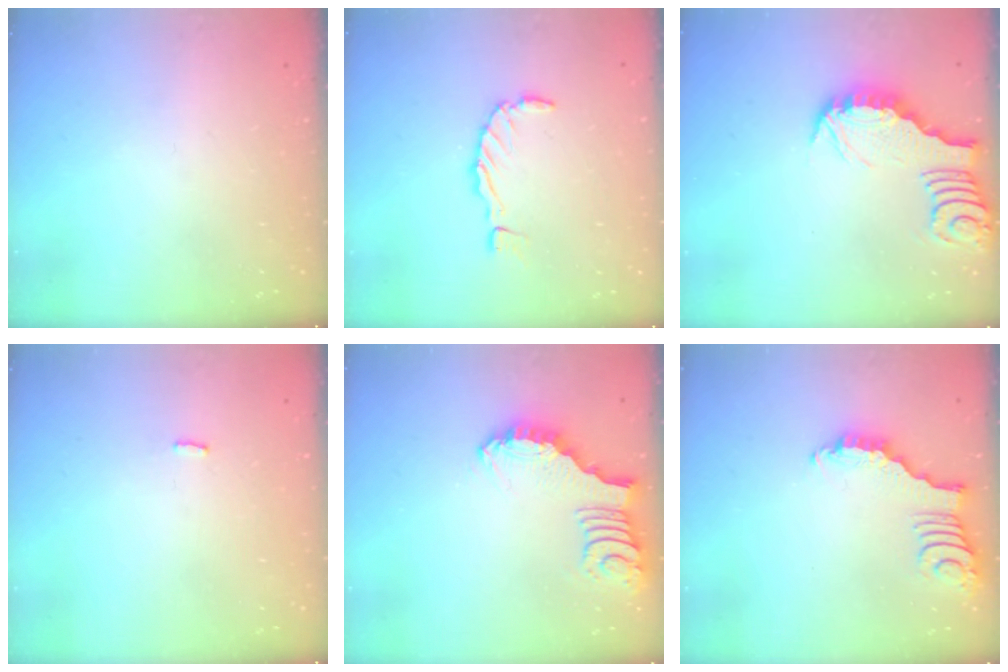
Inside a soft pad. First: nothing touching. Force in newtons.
{"total": 1.5, "press": 1.4, "slide": 0.3}
{"total": 3.4, "press": 3.4, "slide": 0.4}
{"total": 2.5, "press": 2.5, "slide": 0.4}
{"total": 1.9, "press": 1.8, "slide": 0.3}
{"total": 2.9, "press": 2.9, "slide": 0.4}